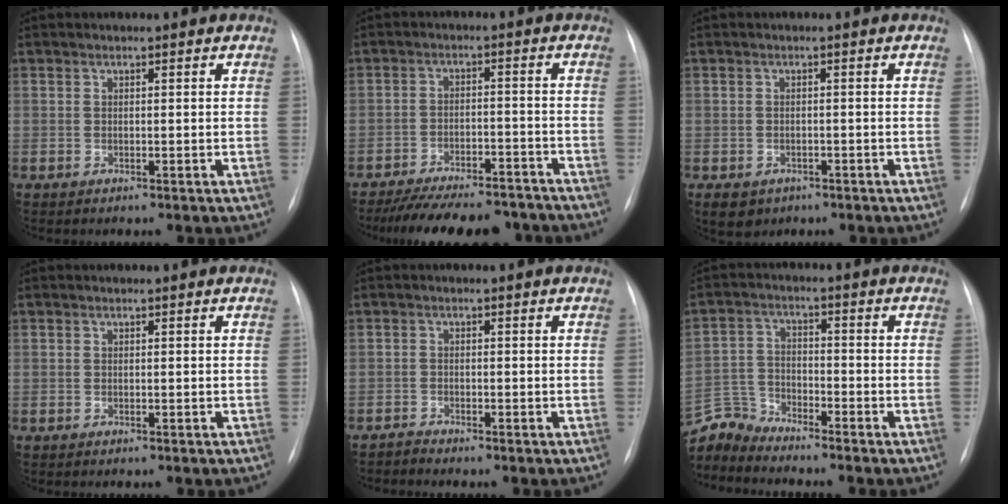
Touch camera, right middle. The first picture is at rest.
{"total": 16.6, "force": [-14.7, 4.5, 6.2], "torque": [-0.115, -0.002, -0.204]}
{"total": 6.3, "force": [-3.6, 4.8, 2.0], "torque": [-0.039, 0.001, -0.046]}
{"total": 0.0}
{"total": 1.0, "force": [-0.9, -0.3, -0.3], "torque": [0.010, -0.008, -0.017]}
{"total": 6.4, "force": [-6.3, -0.1, -0.9], "torque": [0.010, 0.004, -0.125]}